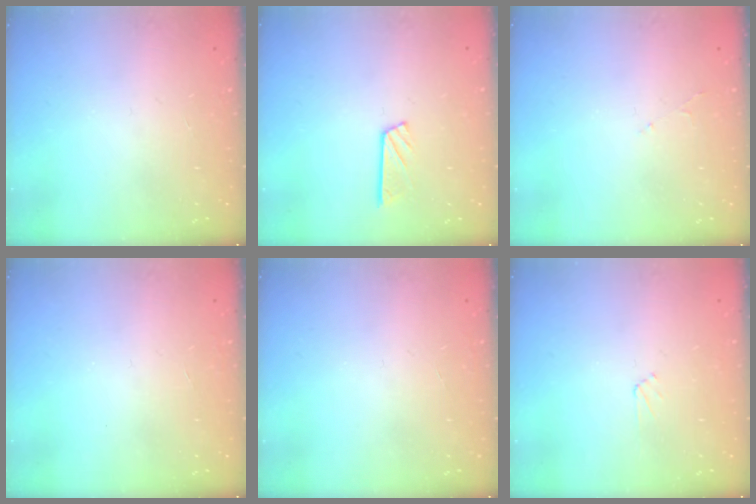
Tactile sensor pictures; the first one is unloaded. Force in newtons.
{"total": 4.7, "press": 4.7, "slide": 0.4}
{"total": 2.8, "press": 2.8, "slide": 0.5}
{"total": 0.0}
{"total": 0.0}
{"total": 2.7, "press": 2.6, "slide": 0.4}